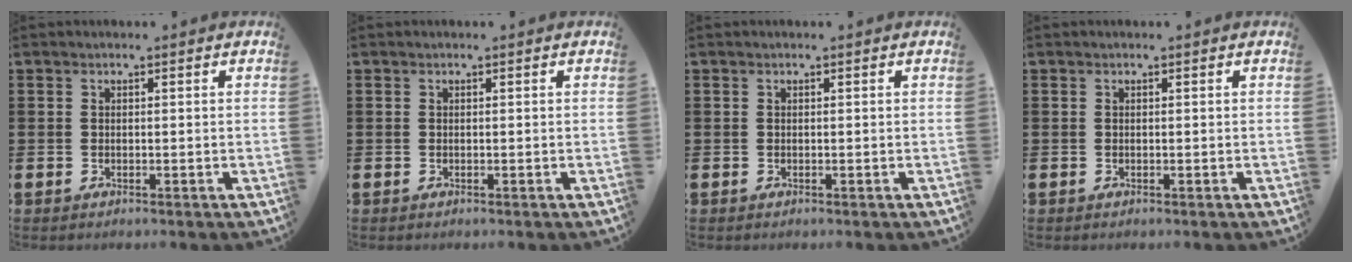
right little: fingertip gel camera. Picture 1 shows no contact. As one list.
[{"total": 0.0}, {"total": 0.0}, {"total": 0.0}]